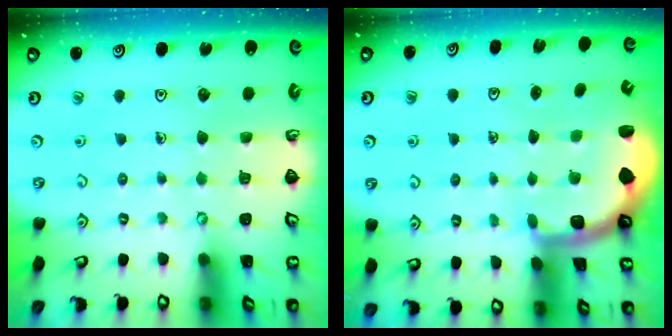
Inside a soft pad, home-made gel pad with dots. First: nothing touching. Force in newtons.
{"total": 1.7, "press": 1.7, "slide": 0.3}